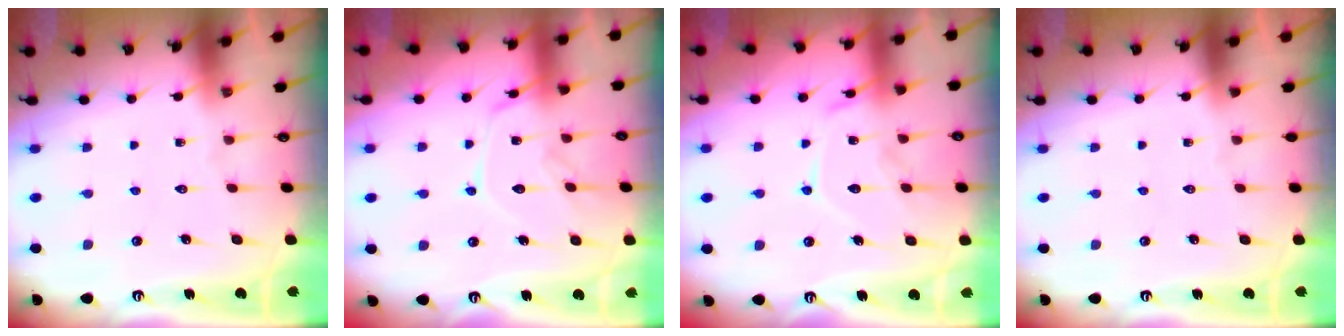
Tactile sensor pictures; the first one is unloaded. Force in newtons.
{"total": 13.0, "press": 13.0, "slide": 0.8}
{"total": 13.6, "press": 13.5, "slide": 1.2}
{"total": 0.0}